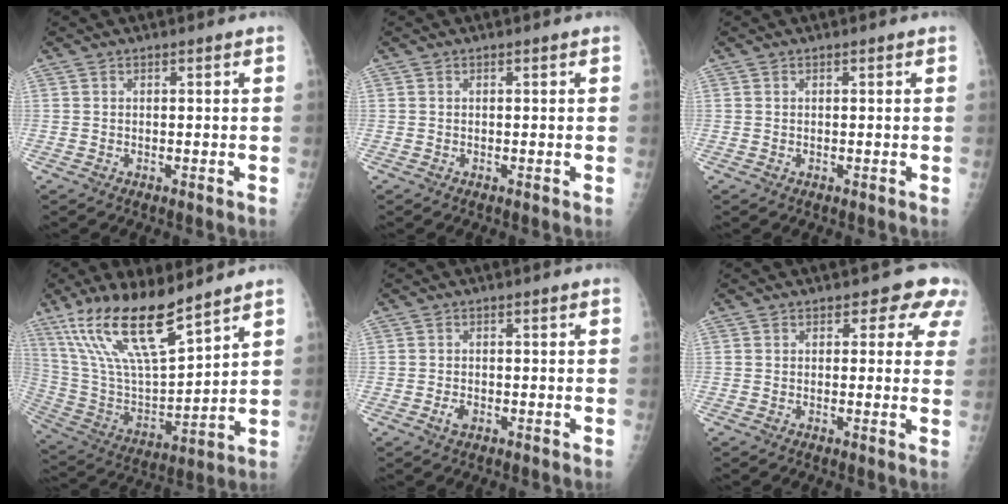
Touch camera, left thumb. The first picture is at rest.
{"total": 0.0}
{"total": 0.0}
{"total": 19.5, "force": [13.3, 5.1, 13.3], "torque": [-0.237, -0.061, 0.262]}
{"total": 1.7, "force": [-0.8, 1.0, 1.2], "torque": [-0.022, 0.003, -0.013]}
{"total": 5.4, "force": [3.2, 3.4, 2.6], "torque": [0.009, -0.011, 0.019]}